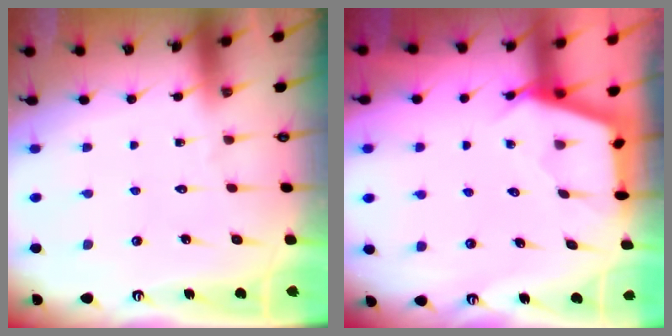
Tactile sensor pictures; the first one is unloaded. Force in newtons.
{"total": 2.9, "press": 2.9, "slide": 0.4}